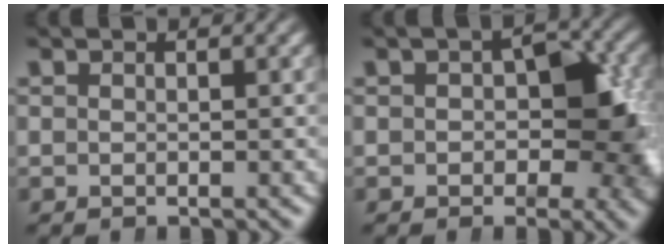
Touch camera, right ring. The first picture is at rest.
{"total": 7.3, "force": [-0.8, 4.6, 5.6], "torque": [-0.062, -0.006, -0.010]}